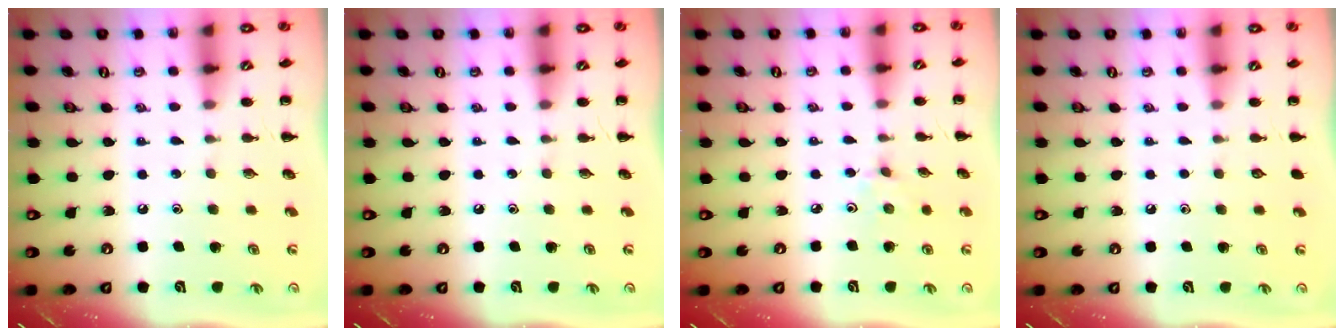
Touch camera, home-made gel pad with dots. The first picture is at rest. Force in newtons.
{"total": 0.0}
{"total": 2.0, "press": 1.9, "slide": 0.7}
{"total": 0.0}